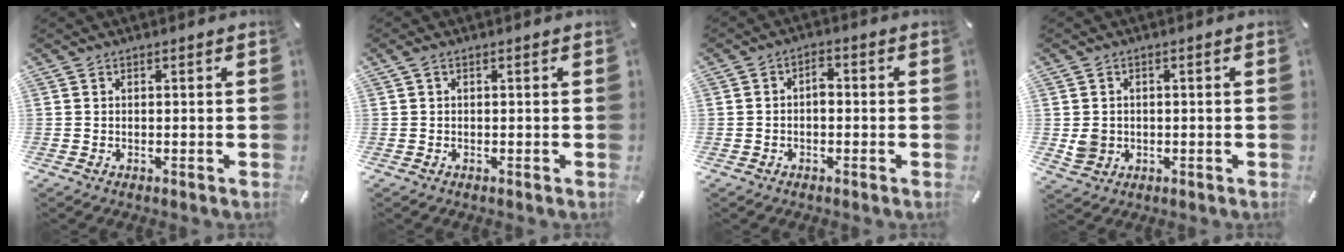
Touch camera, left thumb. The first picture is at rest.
{"total": 0.8, "force": [0.0, 0.2, 0.8], "torque": [-0.017, 0.000, 0.000]}
{"total": 2.7, "force": [-0.6, 1.7, 2.0], "torque": [-0.040, 0.012, -0.013]}
{"total": 4.1, "force": [-0.2, 3.9, 1.2], "torque": [-0.016, -0.001, -0.006]}